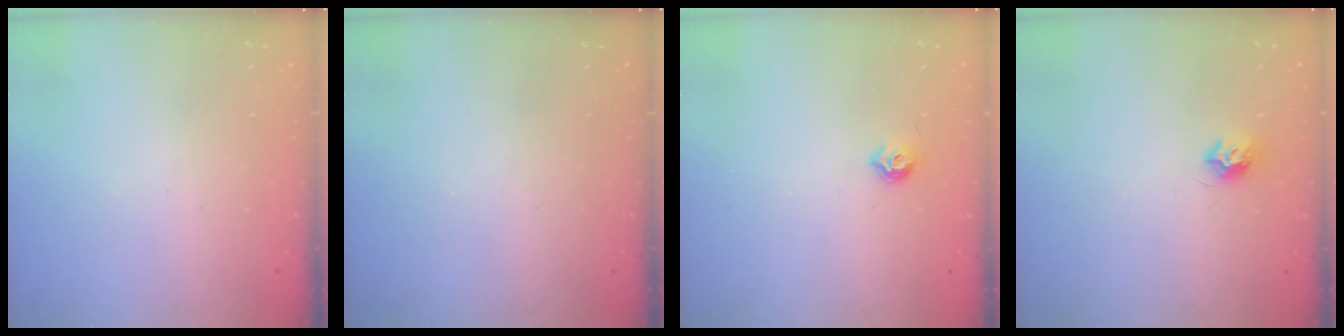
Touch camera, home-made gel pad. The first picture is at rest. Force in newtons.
{"total": 0.0}
{"total": 6.1, "press": 6.0, "slide": 0.9}
{"total": 7.1, "press": 7.0, "slide": 0.3}